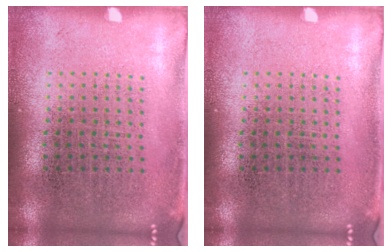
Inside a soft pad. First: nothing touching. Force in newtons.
{"total": 0.0}